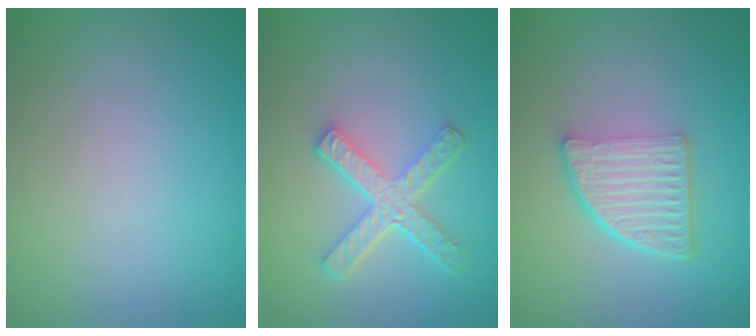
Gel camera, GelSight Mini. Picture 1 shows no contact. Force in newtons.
{"total": 4.5, "press": 3.2, "slide": 3.1}
{"total": 5.2, "press": 3.6, "slide": 3.7}